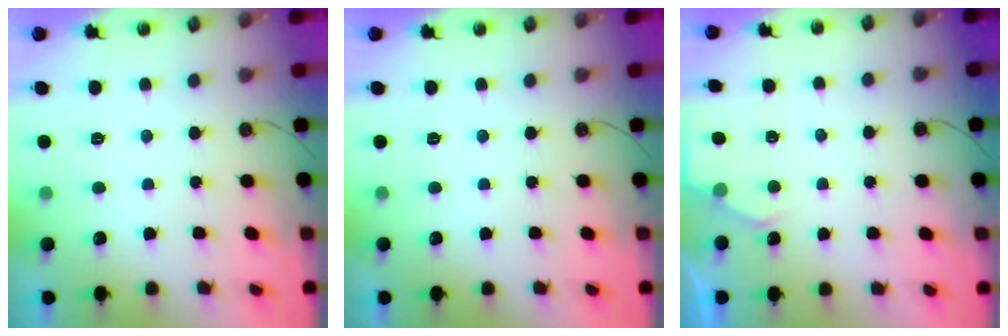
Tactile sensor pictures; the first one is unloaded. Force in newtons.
{"total": 0.0}
{"total": 4.2, "press": 4.2, "slide": 0.4}